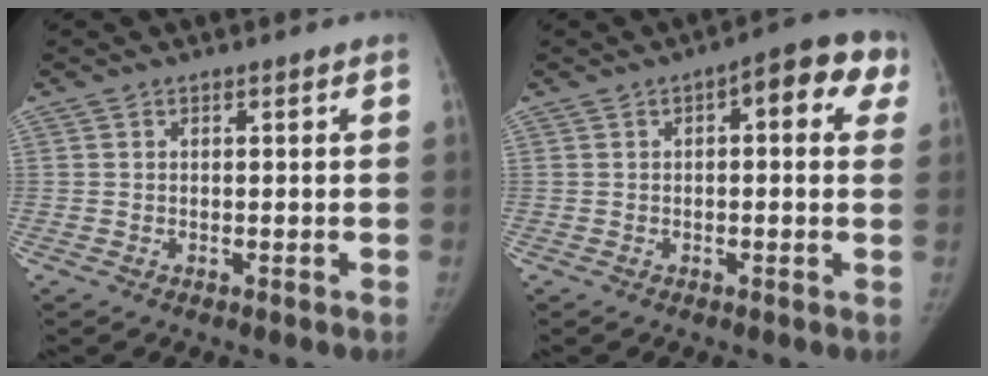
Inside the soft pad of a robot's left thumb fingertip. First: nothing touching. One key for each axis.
{"total": 8.1, "fx": 2.7, "fy": 3.3, "fz": 6.8, "tx": -0.059, "ty": 0.018, "tz": 0.020}